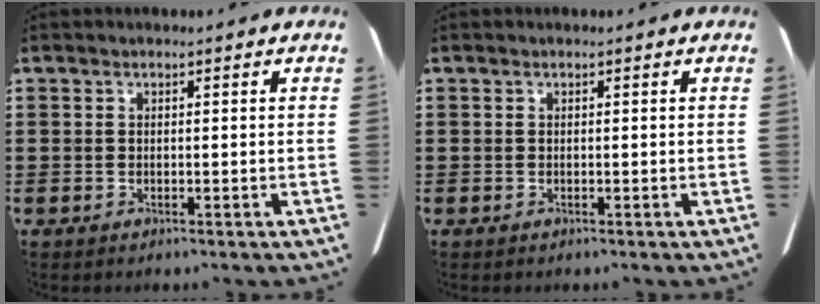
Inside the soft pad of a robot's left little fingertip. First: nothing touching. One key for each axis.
{"total": 0.0}